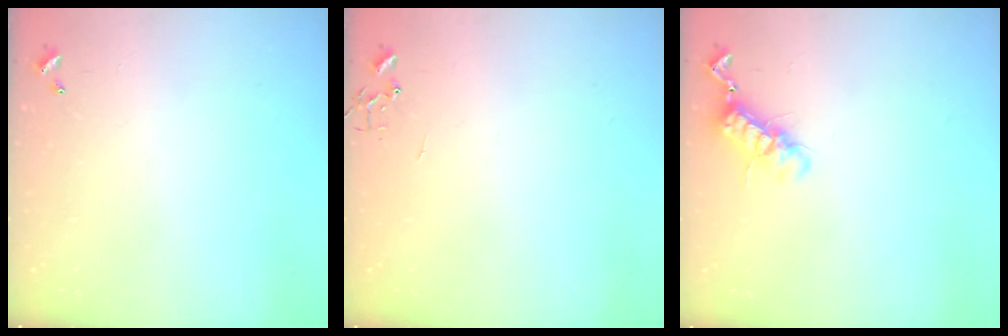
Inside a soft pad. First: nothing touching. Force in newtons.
{"total": 0.0}
{"total": 11.3, "press": 11.2, "slide": 1.2}